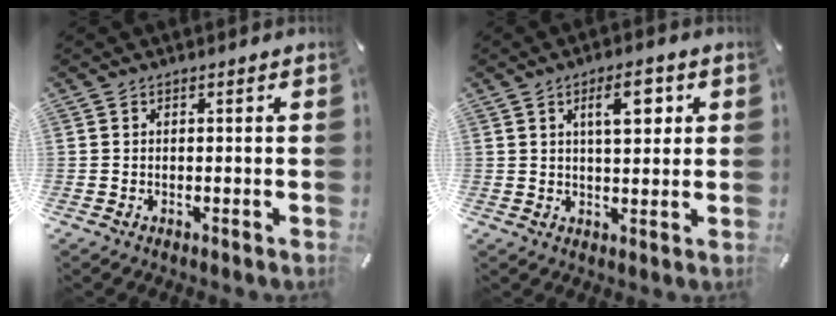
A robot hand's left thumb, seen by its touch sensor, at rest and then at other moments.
{"total": 7.5, "force": [2.8, 3.2, 6.2], "torque": [-0.089, -0.008, 0.039]}